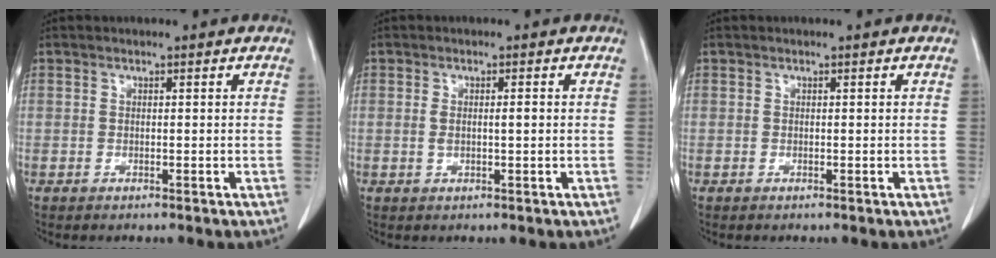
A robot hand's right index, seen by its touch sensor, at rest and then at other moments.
{"total": 2.3, "force": [0.1, 0.6, 2.2], "torque": [-0.045, 0.005, 0.005]}
{"total": 0.0}